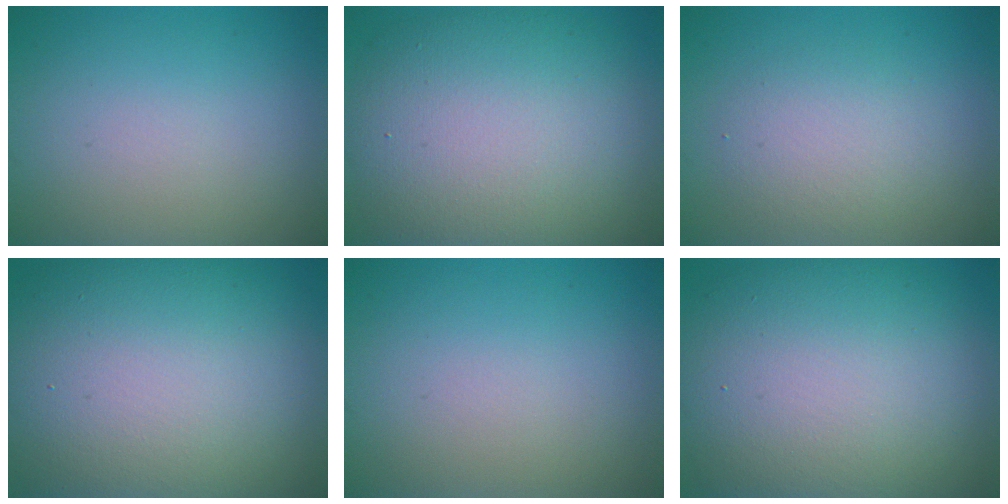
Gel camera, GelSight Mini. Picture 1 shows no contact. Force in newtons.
{"total": 12.4, "press": 12.4, "slide": 1.0}
{"total": 2.9, "press": 2.9, "slide": 0.4}
{"total": 16.3, "press": 16.2, "slide": 1.4}
{"total": 0.0}
{"total": 14.6, "press": 14.6, "slide": 0.7}